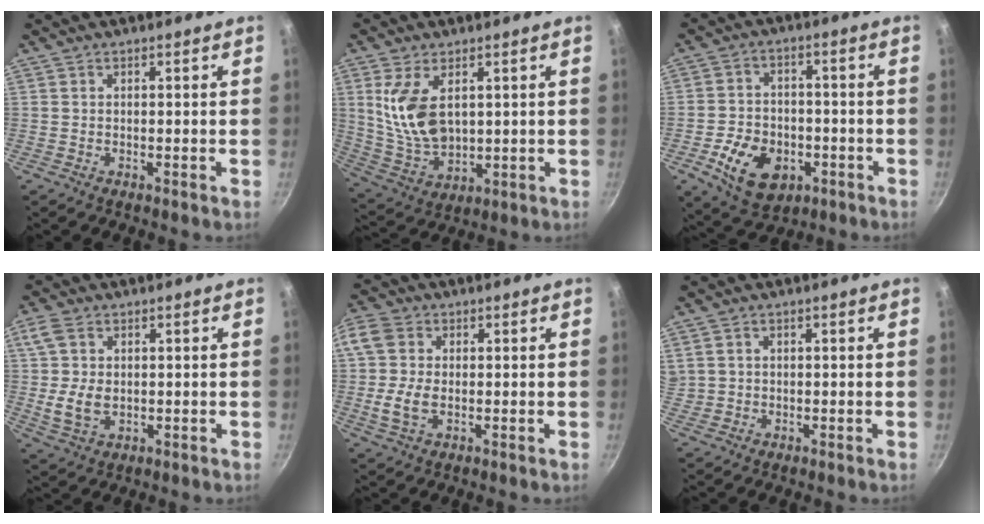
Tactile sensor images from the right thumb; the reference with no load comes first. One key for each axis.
{"total": 12.0, "fx": 3.2, "fy": 7.1, "fz": 9.2, "tx": -0.164, "ty": -0.028, "tz": 0.076}
{"total": 12.9, "fx": -4.8, "fy": 9.0, "fz": 7.9, "tx": -0.115, "ty": 0.022, "tz": -0.070}
{"total": 7.6, "fx": 0.4, "fy": 5.2, "fz": 5.5, "tx": -0.107, "ty": -0.006, "tz": 0.007}
{"total": 8.7, "fx": -0.2, "fy": 6.3, "fz": 6.0, "tx": -0.116, "ty": 0.004, "tz": -0.015}
{"total": 0.6, "fx": 0.1, "fy": 0.5, "fz": 0.2, "tx": -0.003, "ty": 0.005, "tz": 0.003}